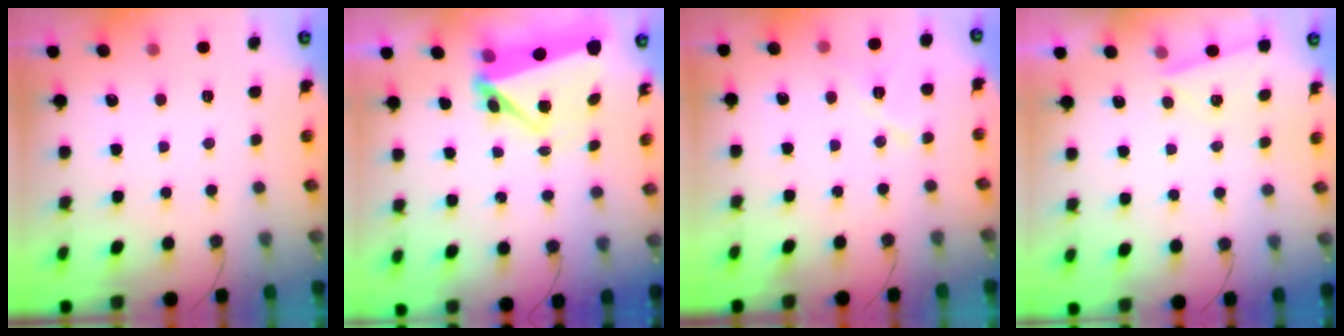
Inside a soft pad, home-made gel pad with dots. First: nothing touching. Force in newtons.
{"total": 7.1, "press": 6.8, "slide": 2.0}
{"total": 11.9, "press": 5.3, "slide": 10.7}
{"total": 2.8, "press": 1.5, "slide": 2.3}